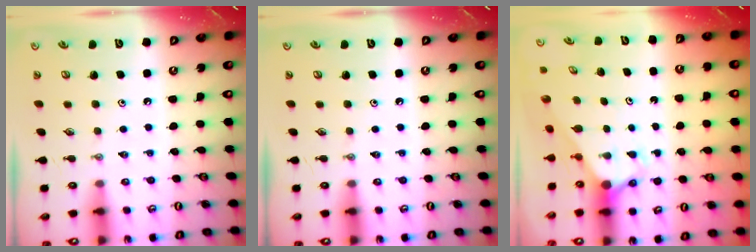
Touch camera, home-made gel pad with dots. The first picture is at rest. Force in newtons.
{"total": 0.0}
{"total": 2.7, "press": 2.7, "slide": 0.0}